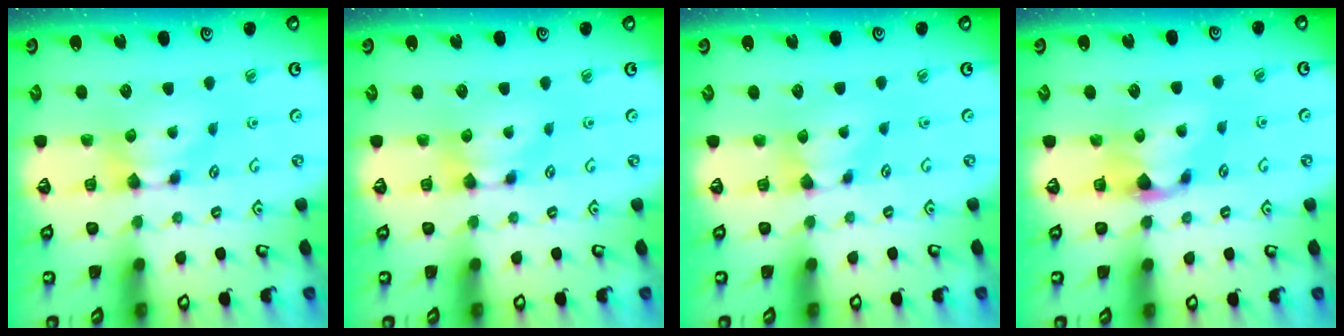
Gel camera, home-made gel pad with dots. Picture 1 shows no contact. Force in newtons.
{"total": 0.0}
{"total": 0.9, "press": 0.4, "slide": 0.8}
{"total": 1.1, "press": 0.2, "slide": 1.1}